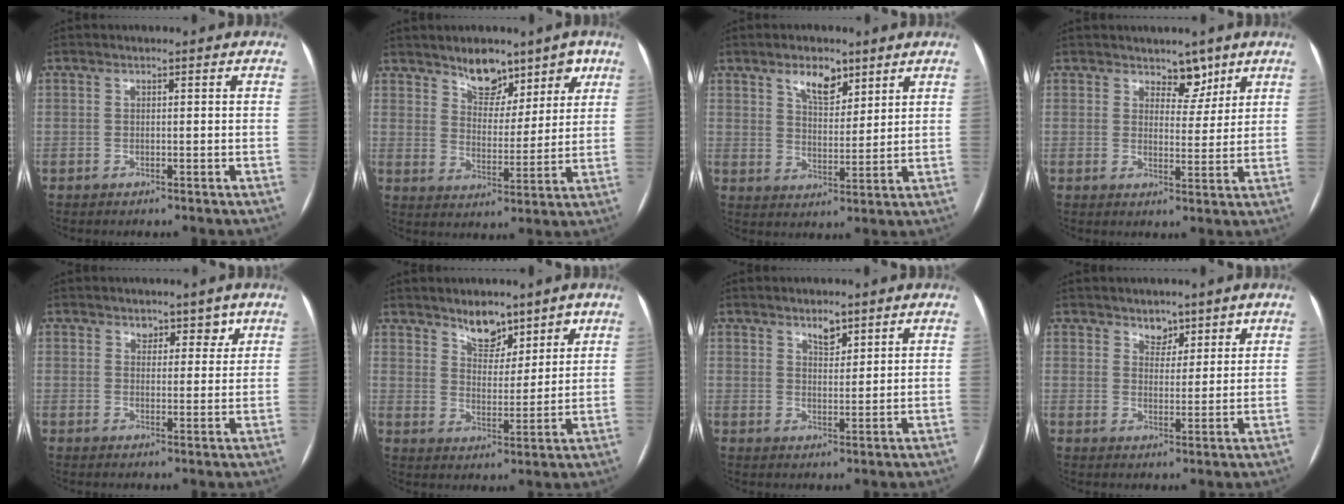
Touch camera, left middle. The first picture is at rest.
{"total": 8.4, "force": [6.1, 4.6, 3.4], "torque": [-0.032, 0.003, 0.097]}
{"total": 6.2, "force": [4.1, 2.9, 3.6], "torque": [-0.060, 0.003, 0.072]}
{"total": 4.0, "force": [3.1, 2.3, 1.1], "torque": [-0.003, -0.004, 0.048]}
{"total": 3.3, "force": [2.4, 2.0, 0.9], "torque": [0.004, 0.000, 0.034]}
{"total": 6.3, "force": [4.9, 3.1, 2.4], "torque": [-0.032, -0.005, 0.086]}
{"total": 3.0, "force": [2.2, 1.3, 1.5], "torque": [-0.026, -0.003, 0.040]}
{"total": 3.6, "force": [2.8, 2.2, 0.8], "torque": [-0.003, 0.000, 0.045]}